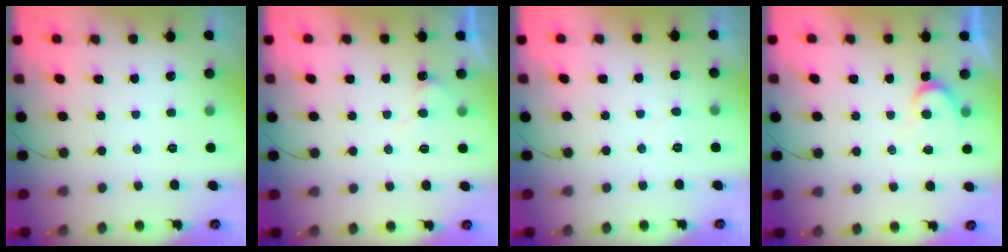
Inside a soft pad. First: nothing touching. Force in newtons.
{"total": 4.7, "press": 4.6, "slide": 0.5}
{"total": 3.8, "press": 3.8, "slide": 0.2}
{"total": 5.8, "press": 5.8, "slide": 0.4}